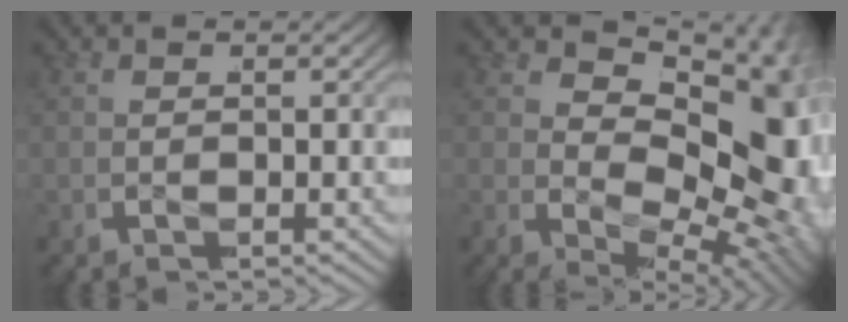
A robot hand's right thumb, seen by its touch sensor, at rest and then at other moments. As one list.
[{"total": 16.4, "force": [-0.9, 9.8, 13.1], "torque": [-0.208, -0.038, 0.005]}]